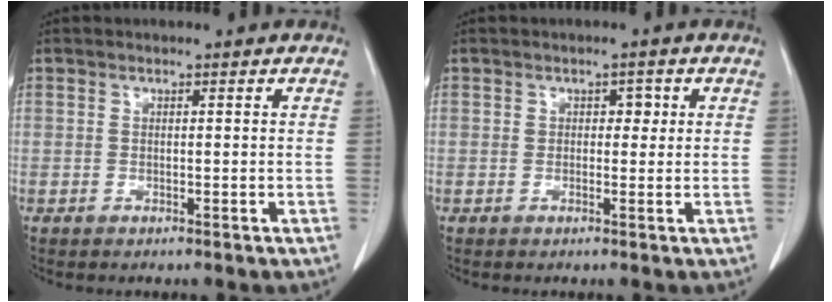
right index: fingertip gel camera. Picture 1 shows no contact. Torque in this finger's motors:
{"motor_torque": [0.03, 0.05, 0.01, 0.00]}